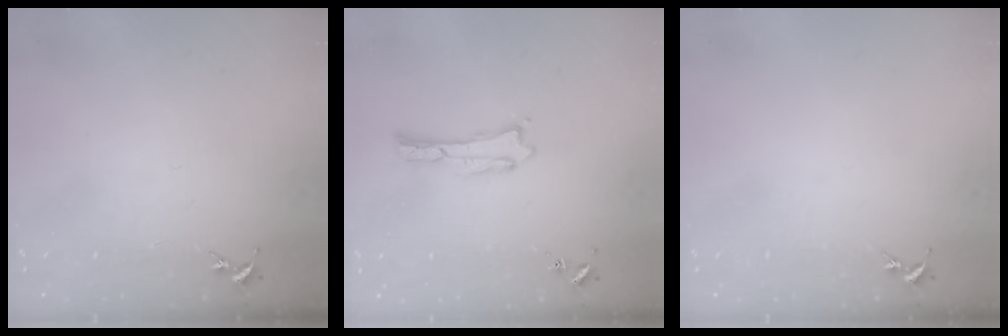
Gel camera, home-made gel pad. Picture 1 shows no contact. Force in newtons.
{"total": 0.0}
{"total": 0.0}